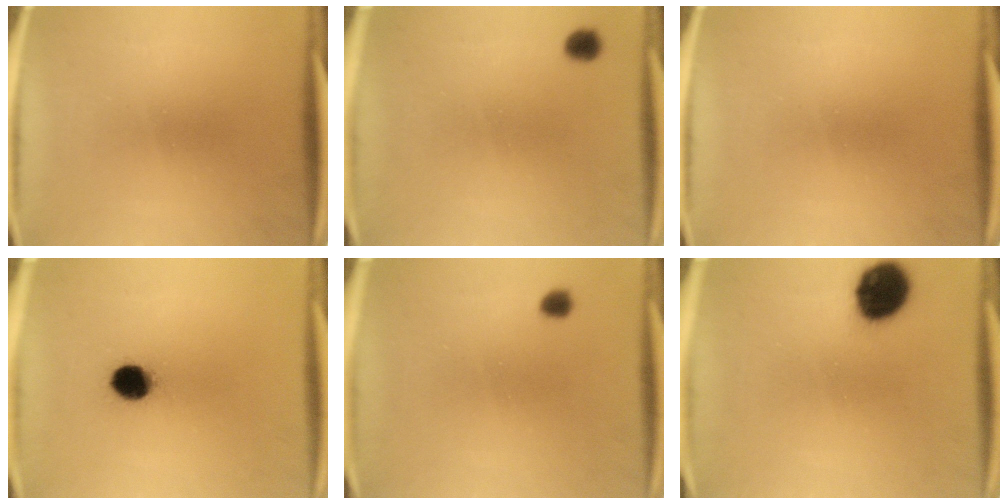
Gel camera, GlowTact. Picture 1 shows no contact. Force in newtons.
{"total": 2.3}
{"total": 0.0}
{"total": 7.1}
{"total": 1.7}
{"total": 12.5}